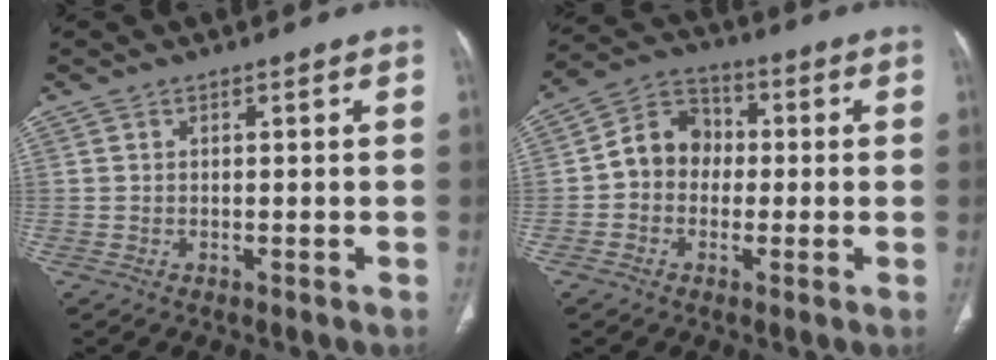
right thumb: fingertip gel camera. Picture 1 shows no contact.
{"total": 8.7, "force": [-0.4, 7.4, 4.5], "torque": [-0.051, 0.031, -0.024]}